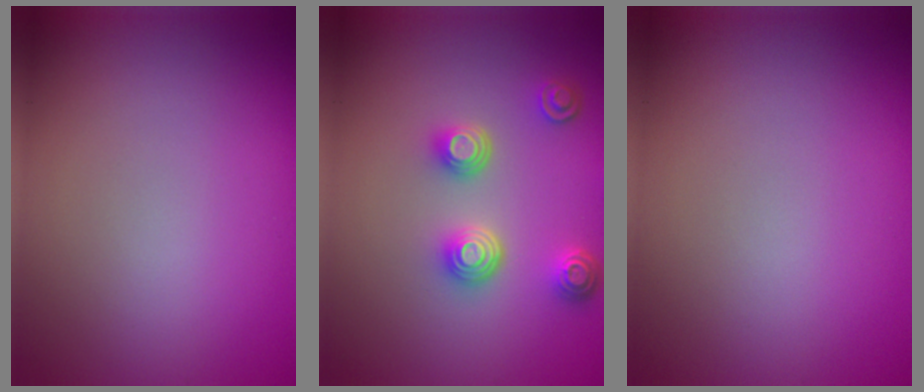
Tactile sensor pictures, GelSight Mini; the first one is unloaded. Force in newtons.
{"total": 3.6, "press": 3.0, "slide": 2.0}
{"total": 0.0}